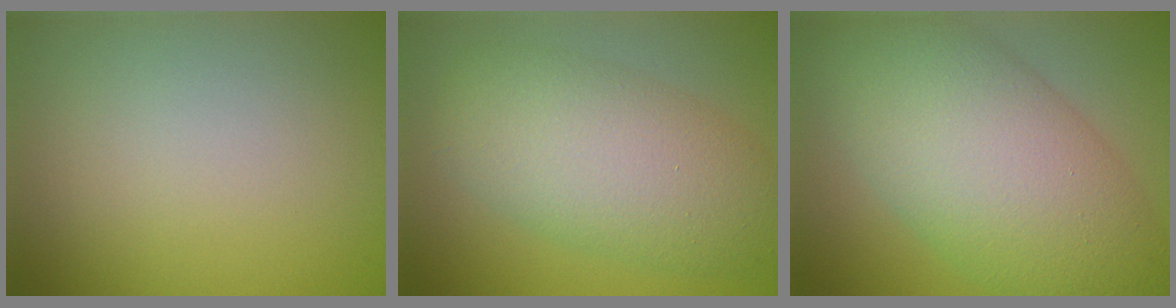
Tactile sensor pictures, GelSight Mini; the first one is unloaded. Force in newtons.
{"total": 7.7, "press": 7.7, "slide": 0.1}
{"total": 11.4, "press": 11.4, "slide": 0.1}